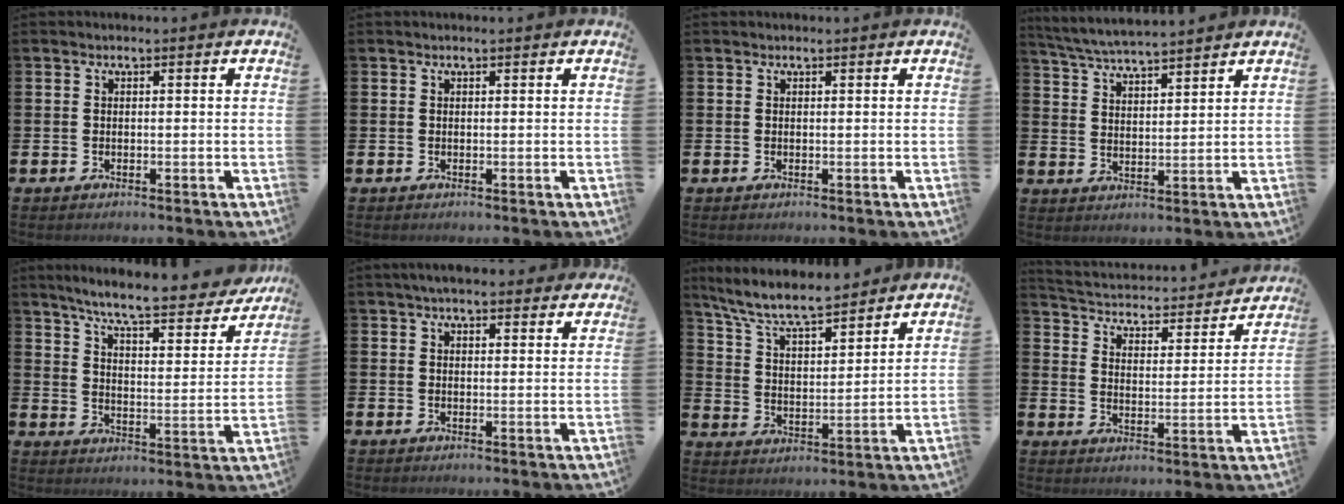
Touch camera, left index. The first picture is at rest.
{"total": 0.0}
{"total": 0.0}
{"total": 5.2, "force": [5.1, 0.0, 0.8], "torque": [-0.042, -0.027, 0.092]}
{"total": 7.7, "force": [6.9, 0.4, 3.3], "torque": [-0.089, -0.047, 0.116]}
{"total": 3.6, "force": [3.3, 0.9, 1.2], "torque": [-0.030, -0.006, 0.060]}
{"total": 8.2, "force": [7.5, 1.4, 2.8], "torque": [-0.092, -0.044, 0.133]}
{"total": 3.7, "force": [3.5, 1.1, 0.7], "torque": [-0.041, -0.034, 0.050]}